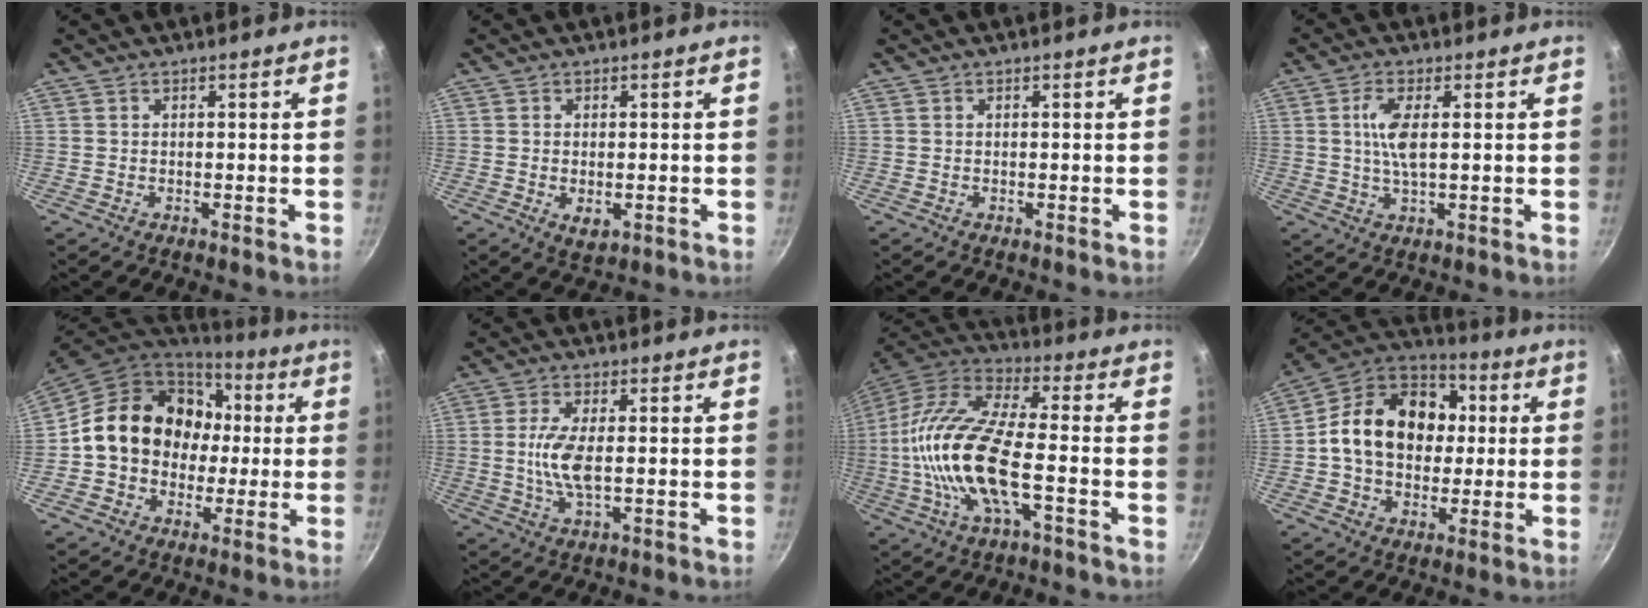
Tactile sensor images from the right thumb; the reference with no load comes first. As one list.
[{"total": 3.4, "force": [-0.7, 1.9, 2.7], "torque": [-0.044, -0.010, -0.008]}, {"total": 0.0}, {"total": 5.2, "force": [0.8, 1.6, 4.9], "torque": [-0.107, 0.001, 0.016]}, {"total": 17.8, "force": [1.5, 14.9, 9.7], "torque": [-0.126, 0.042, 0.020]}, {"total": 6.7, "force": [-0.1, 2.2, 6.3], "torque": [-0.139, -0.001, -0.005]}, {"total": 19.5, "force": [-3.6, 6.8, 18.0], "torque": [-0.361, 0.031, -0.084]}, {"total": 18.9, "force": [1.6, 14.4, 12.1], "torque": [-0.174, 0.027, 0.009]}]